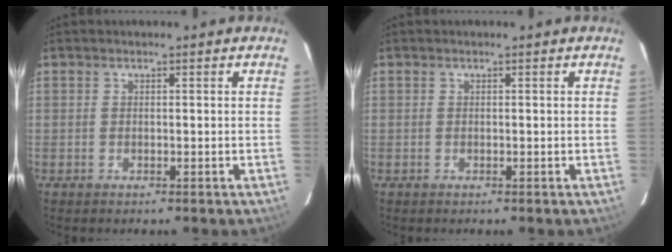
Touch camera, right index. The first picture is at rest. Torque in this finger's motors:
{"motor_torque": [0.00, 0.00, 0.01, 0.00]}